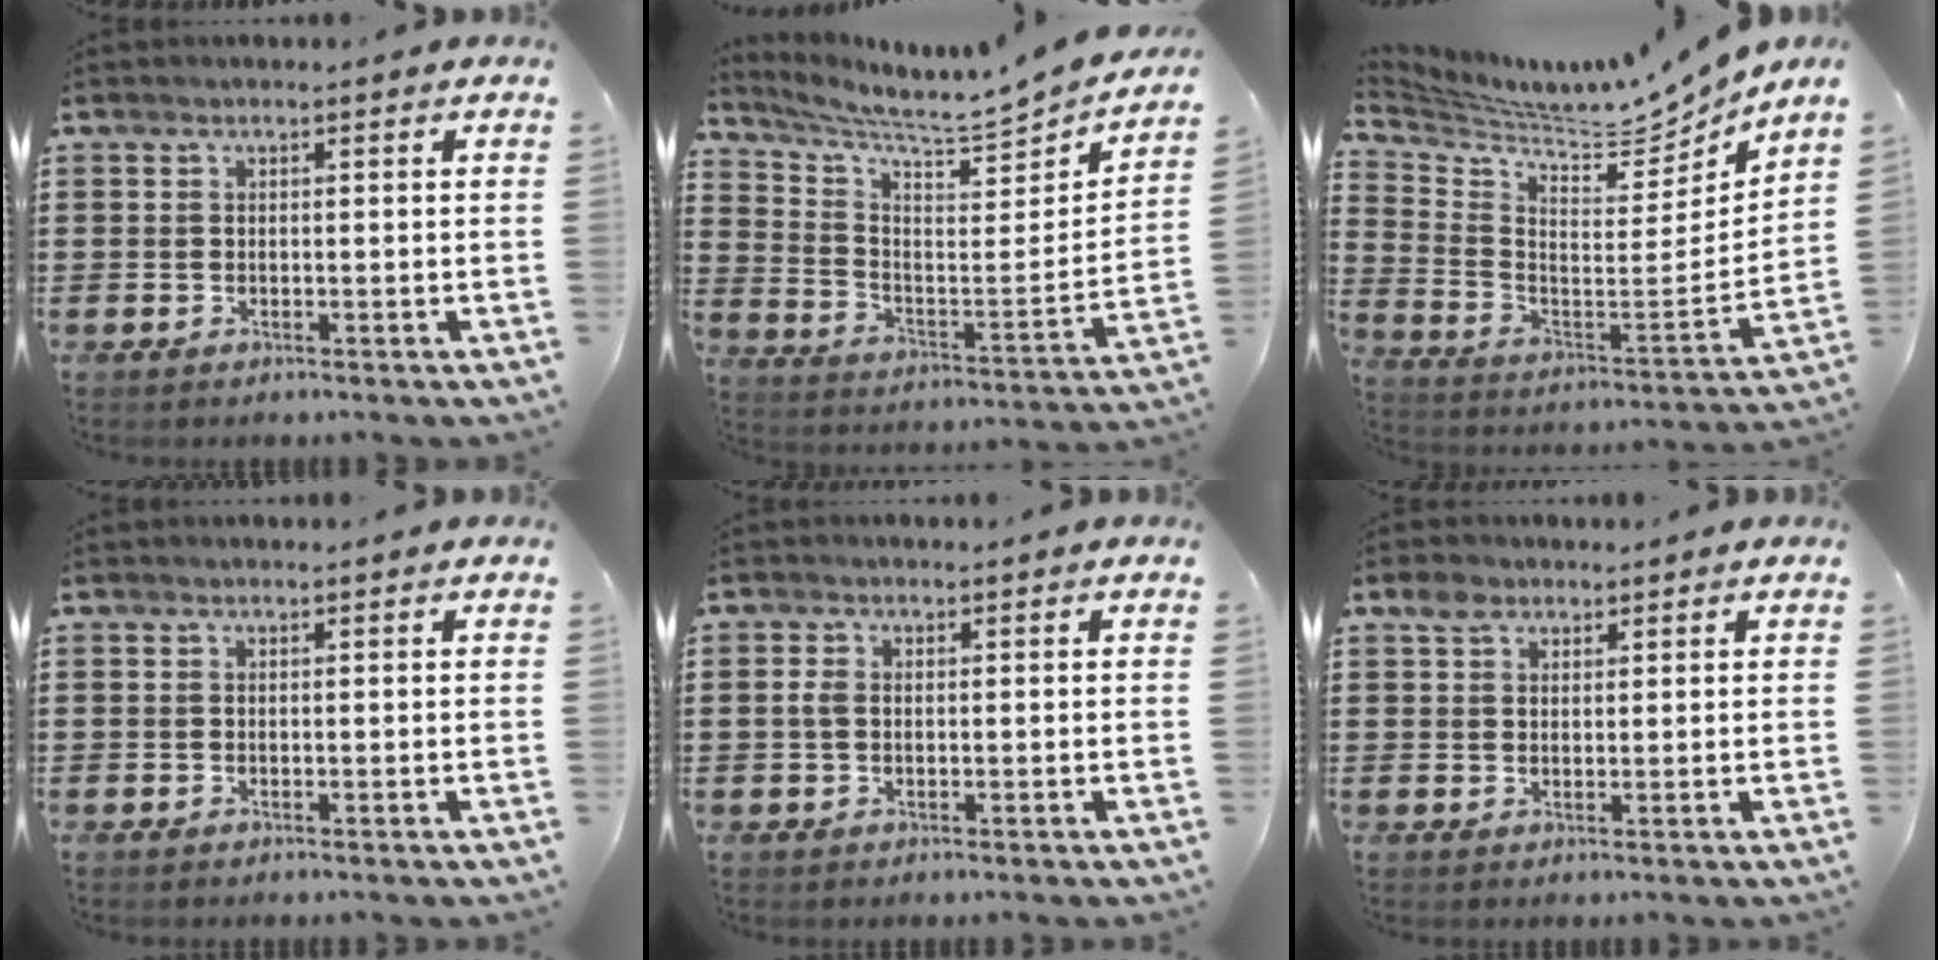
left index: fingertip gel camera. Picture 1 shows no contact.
{"total": 5.4, "force": [5.1, -0.1, 1.8], "torque": [-0.064, -0.054, 0.079]}
{"total": 6.1, "force": [6.0, 0.5, 1.2], "torque": [-0.054, -0.062, 0.096]}
{"total": 0.0}
{"total": 1.8, "force": [0.0, 1.2, 1.4], "torque": [-0.038, 0.002, -0.002]}
{"total": 2.7, "force": [1.7, 1.9, 1.0], "torque": [-0.018, 0.006, 0.030]}